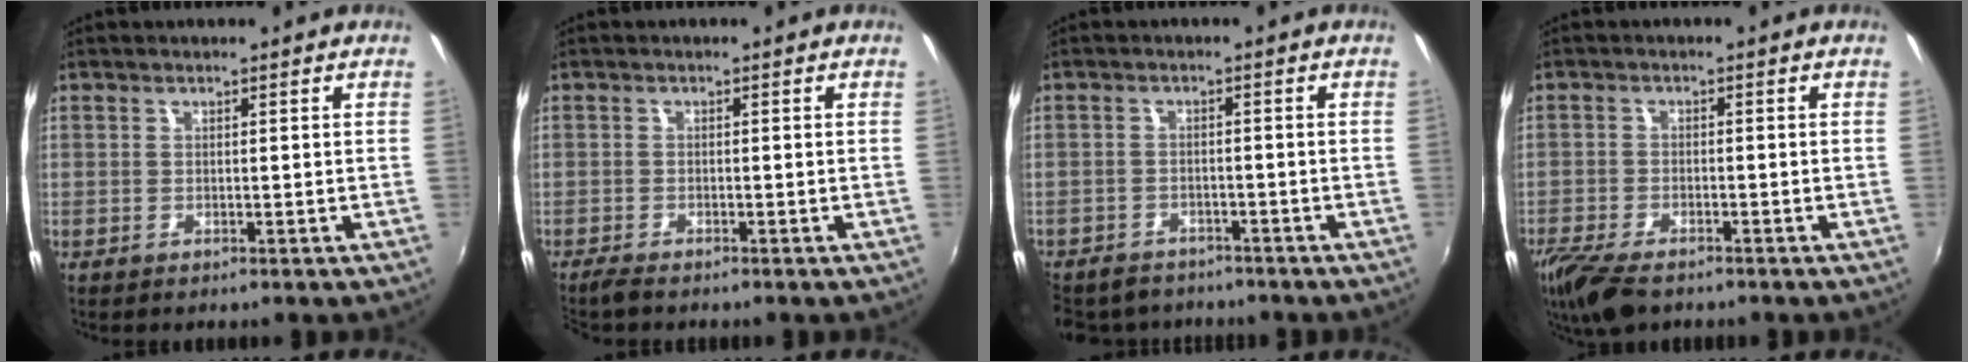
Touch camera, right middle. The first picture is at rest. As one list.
[{"total": 2.3, "force": [-2.0, 0.2, 1.0], "torque": [-0.027, -0.010, -0.039]}, {"total": 8.8, "force": [-7.6, 4.0, 2.2], "torque": [-0.063, -0.004, -0.118]}, {"total": 9.4, "force": [-7.1, 3.2, 5.2], "torque": [-0.131, -0.034, -0.134]}]